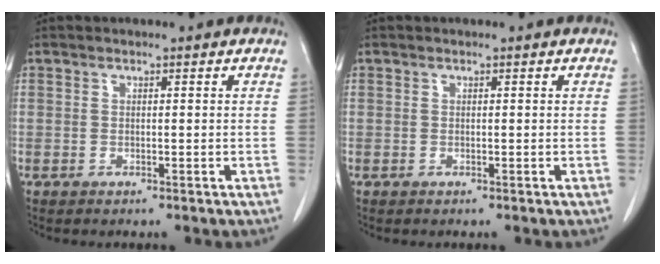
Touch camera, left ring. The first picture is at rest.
{"total": 0.0}